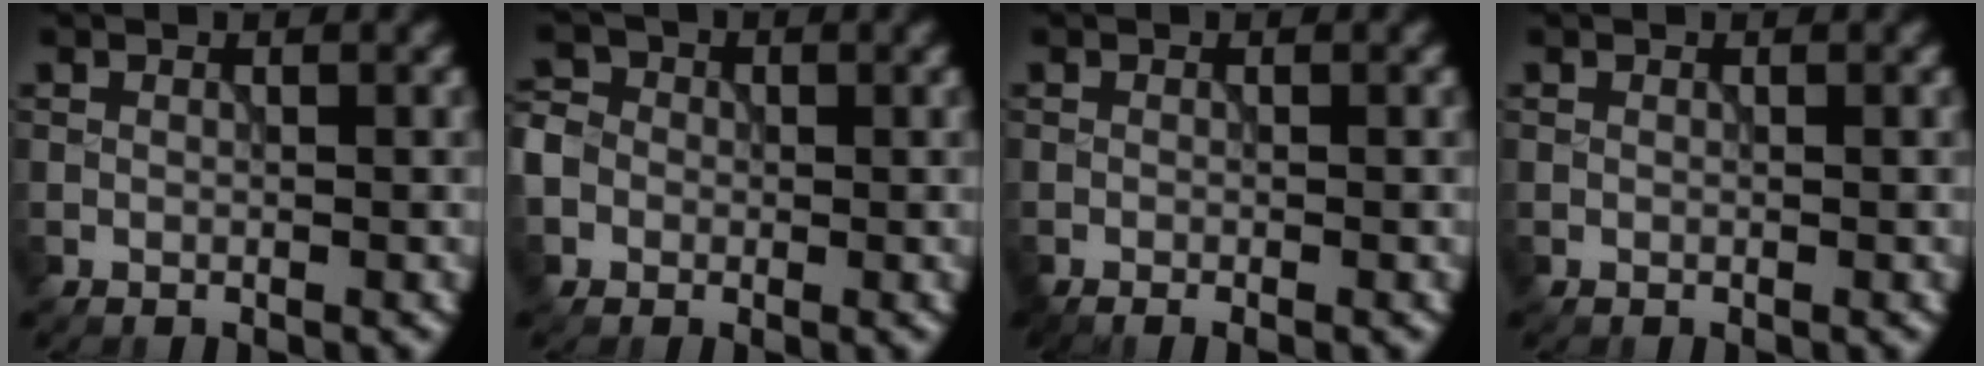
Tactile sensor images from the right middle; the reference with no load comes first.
{"total": 5.0, "force": [-1.1, 4.5, 1.9], "torque": [-0.041, 0.013, -0.046]}
{"total": 0.9, "force": [-0.6, 0.2, 0.6], "torque": [-0.007, -0.007, -0.011]}
{"total": 0.0}